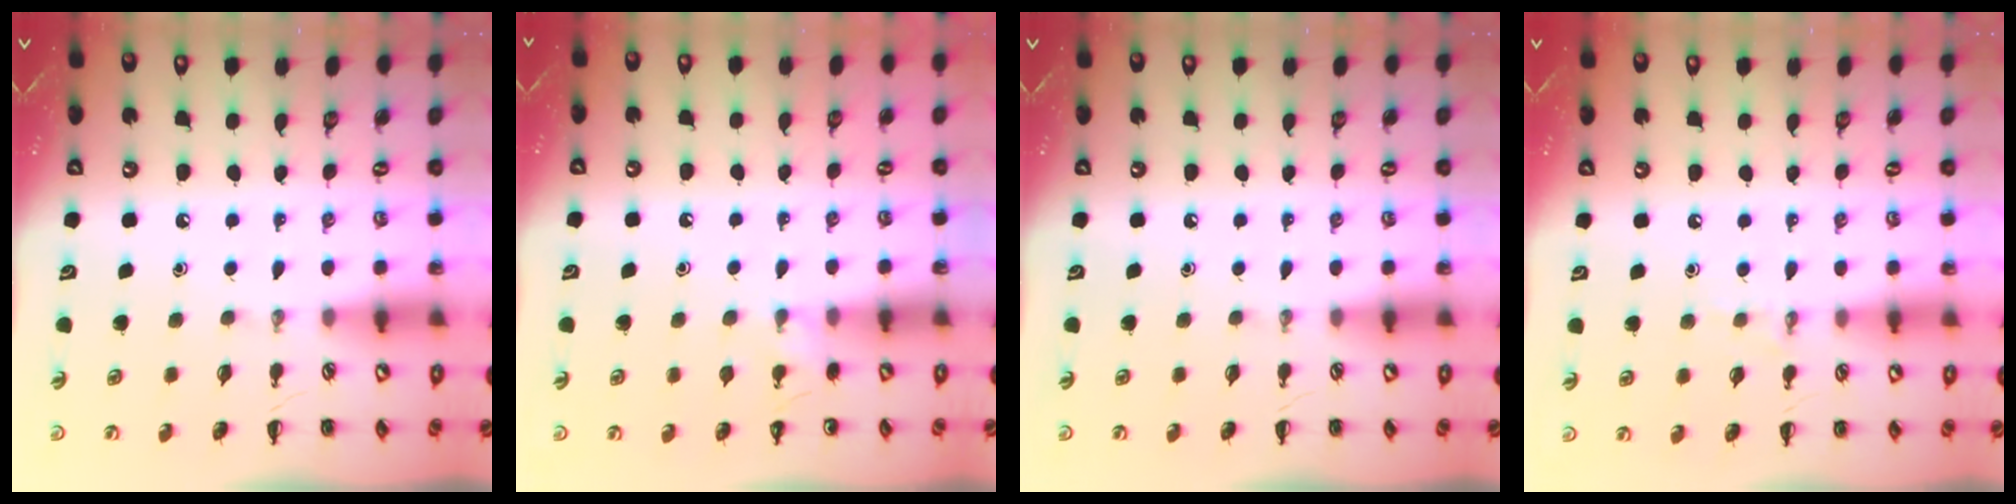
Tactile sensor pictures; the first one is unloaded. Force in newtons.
{"total": 4.1, "press": 4.0, "slide": 1.0}
{"total": 0.0}
{"total": 4.9, "press": 4.7, "slide": 1.2}